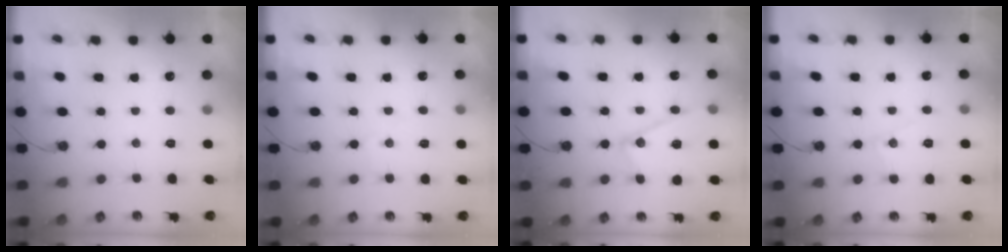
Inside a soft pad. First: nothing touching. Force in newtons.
{"total": 3.6, "press": 3.5, "slide": 0.6}
{"total": 14.7, "press": 14.6, "slide": 1.3}
{"total": 6.8, "press": 6.8, "slide": 0.5}